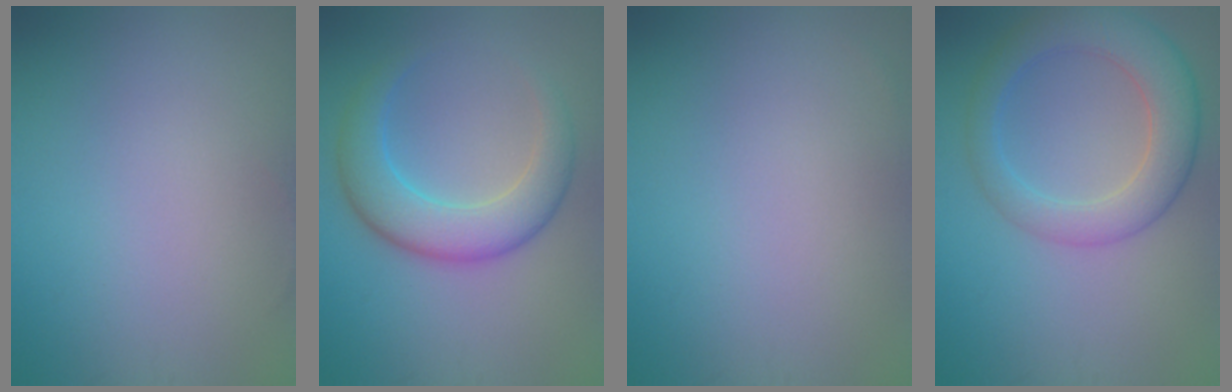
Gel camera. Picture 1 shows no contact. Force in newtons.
{"total": 5.6, "press": 5.6, "slide": 0.1}
{"total": 0.0}
{"total": 5.8, "press": 5.8, "slide": 0.2}